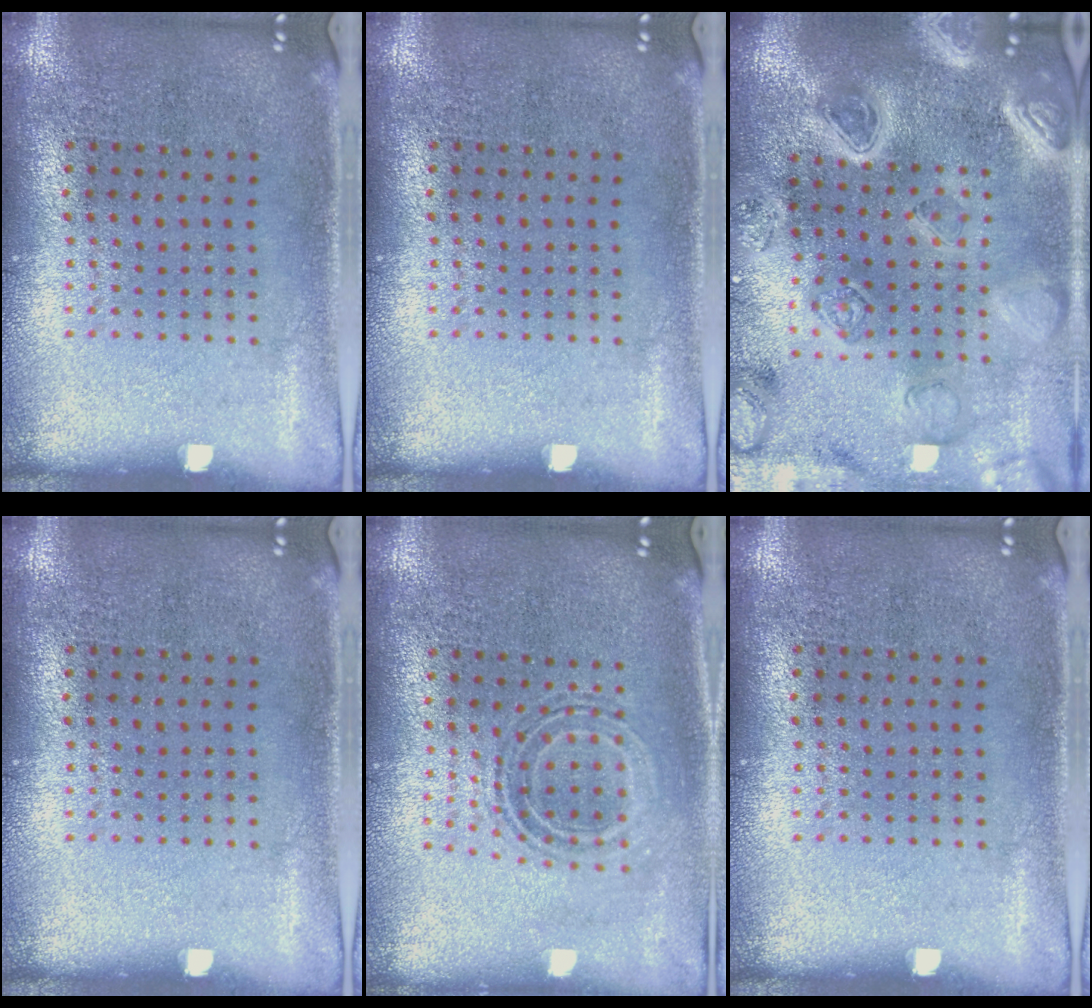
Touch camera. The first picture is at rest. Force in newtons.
{"total": 0.0}
{"total": 4.7, "press": 4.1, "slide": 2.3}
{"total": 0.0}
{"total": 0.8, "press": 0.8, "slide": 0.3}
{"total": 0.0}